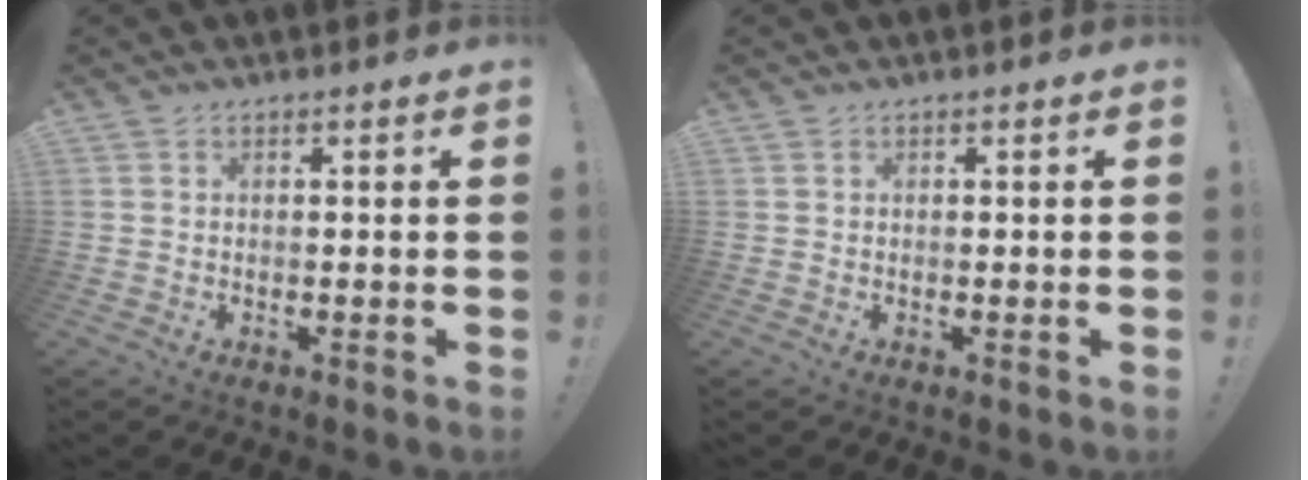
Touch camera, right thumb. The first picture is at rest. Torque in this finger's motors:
{"motor_torque": [-0.29, -0.14, -0.02, 0.07, 0.08]}